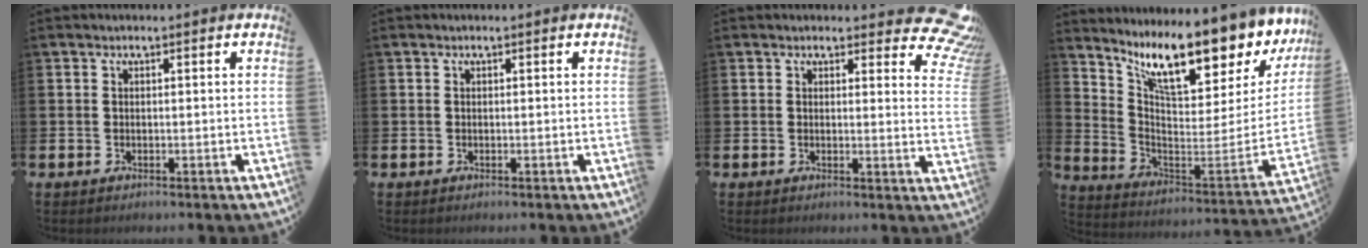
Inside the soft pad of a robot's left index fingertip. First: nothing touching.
{"total": 0.0}
{"total": 4.4, "force": [3.6, 1.9, 1.7], "torque": [-0.014, -0.027, 0.058]}
{"total": 12.5, "force": [9.9, 3.8, 6.5], "torque": [-0.137, -0.083, 0.164]}